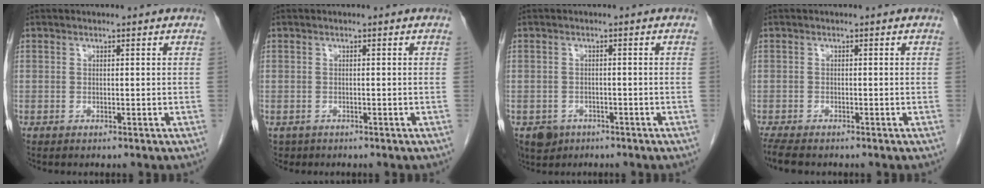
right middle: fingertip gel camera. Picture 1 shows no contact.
{"total": 1.6, "force": [-1.0, 1.2, 0.2], "torque": [-0.011, 0.000, -0.014]}
{"total": 3.9, "force": [-2.5, 3.0, 0.7], "torque": [-0.010, 0.003, -0.036]}
{"total": 4.3, "force": [-3.6, 1.1, 2.2], "torque": [-0.042, -0.012, -0.056]}